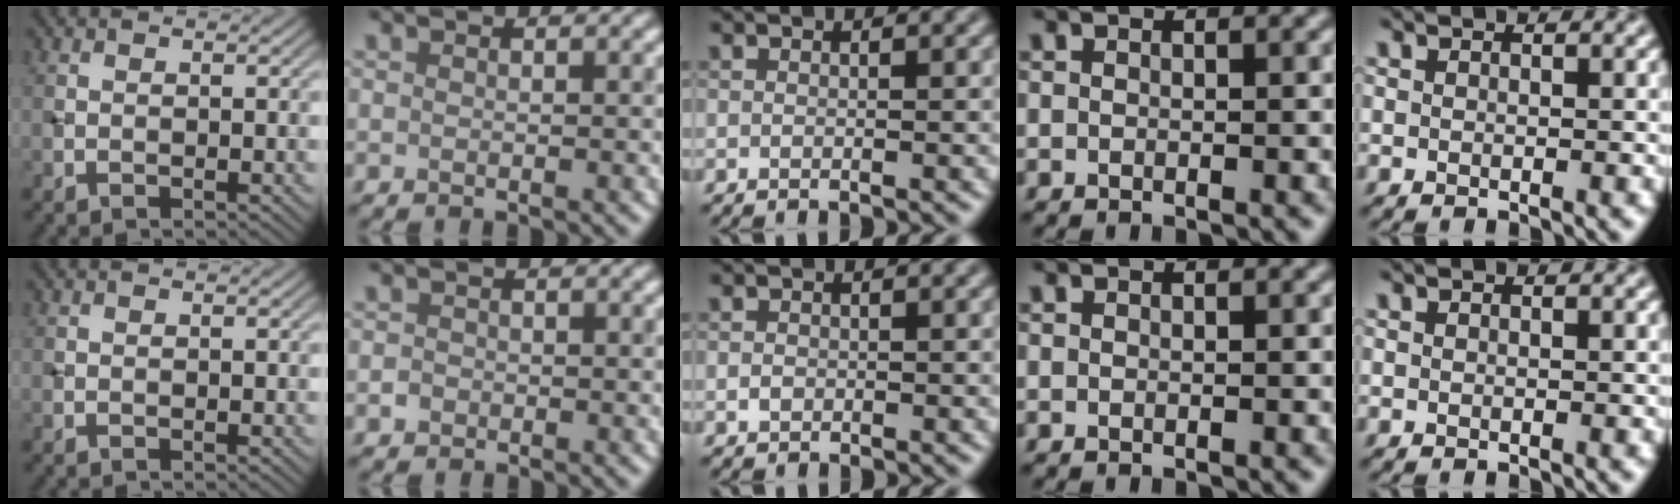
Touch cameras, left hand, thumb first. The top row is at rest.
{"index": {"total": 0.9, "force": [-0.4, 0.8, 0.2], "torque": [-0.001, -0.002, -0.009]}, "middle": {"total": 0.8, "force": [-0.2, 0.6, 0.4], "torque": [-0.006, -0.001, -0.005]}}